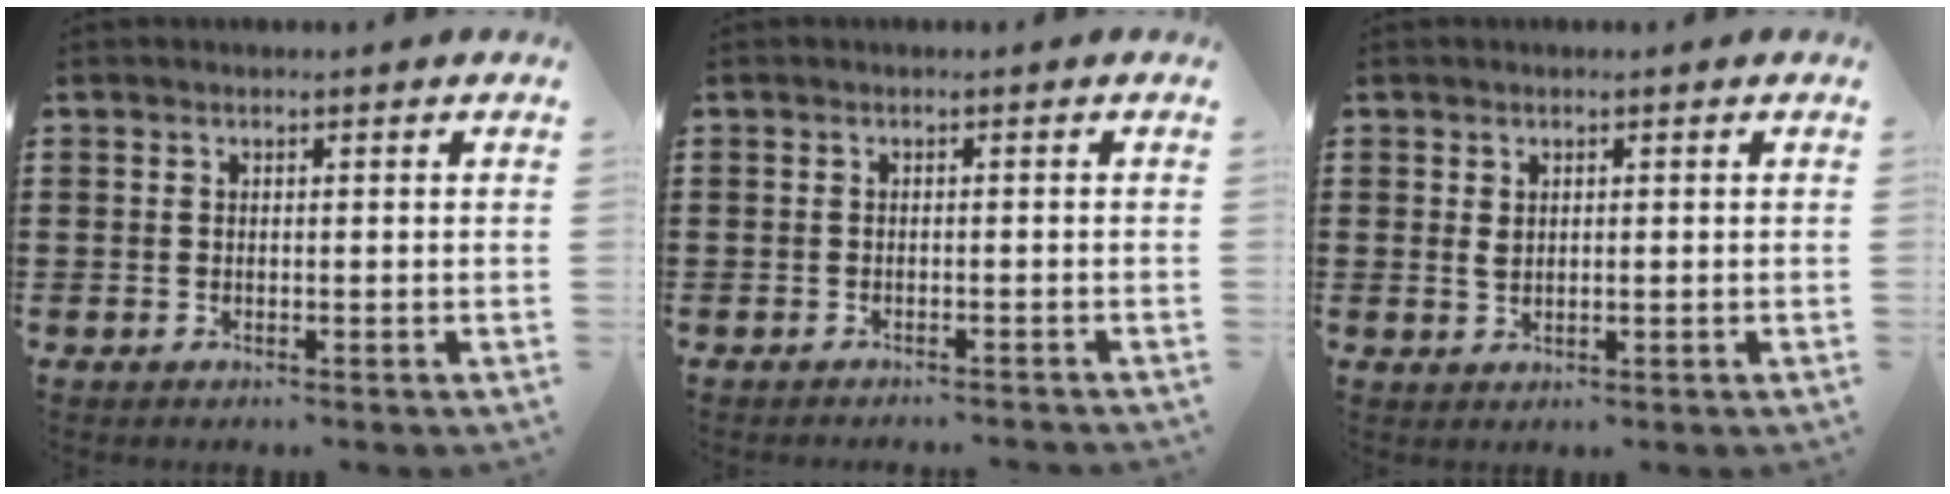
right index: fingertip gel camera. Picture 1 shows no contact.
{"total": 0.8, "force": [-0.8, -0.1, 0.1], "torque": [-0.005, 0.001, -0.016]}
{"total": 1.3, "force": [0.4, 0.7, 1.1], "torque": [-0.023, 0.004, 0.005]}